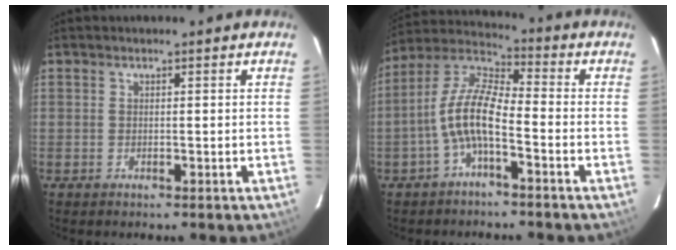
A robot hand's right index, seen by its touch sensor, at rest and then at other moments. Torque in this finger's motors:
{"motor_torque": [1.65, -0.49, 0.90, 0.21]}